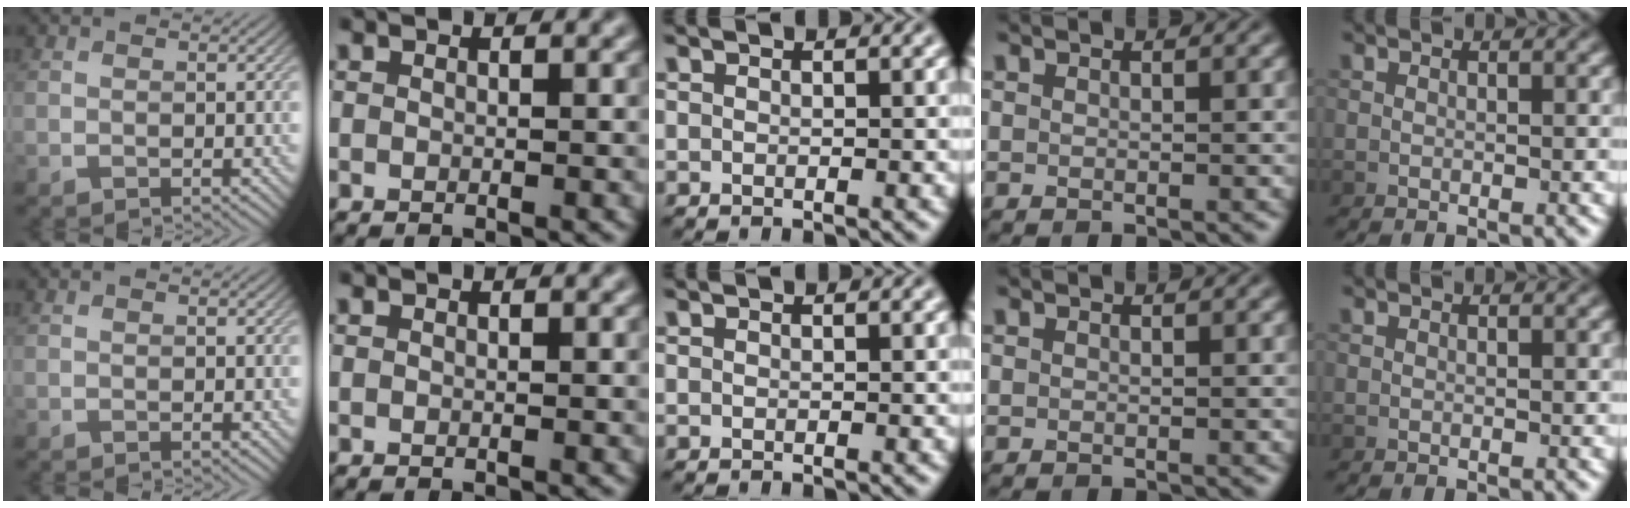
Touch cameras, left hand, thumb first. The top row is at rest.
{}